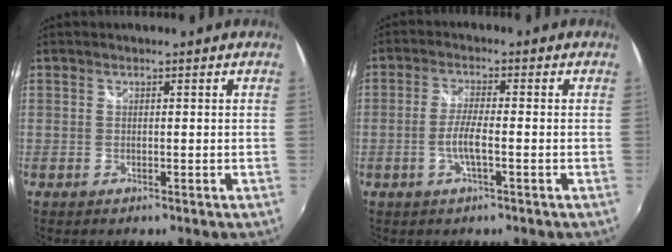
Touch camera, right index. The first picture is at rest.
{"total": 4.2, "force": [-1.6, 0.3, 3.8], "torque": [-0.080, -0.003, -0.030]}